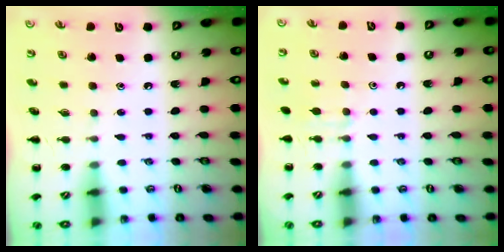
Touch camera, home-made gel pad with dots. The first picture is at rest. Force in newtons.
{"total": 4.4, "press": 4.2, "slide": 1.4}